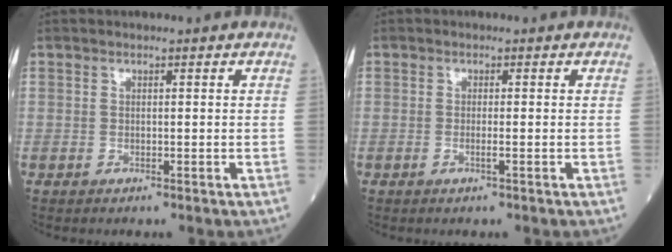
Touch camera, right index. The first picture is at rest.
{"total": 1.0, "force": [-0.4, -0.2, 0.9], "torque": [-0.018, -0.001, -0.008]}